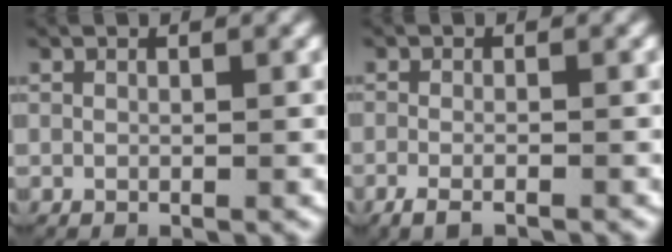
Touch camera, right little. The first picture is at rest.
{"total": 2.4, "force": [-1.9, 1.0, 1.1], "torque": [-0.033, -0.004, -0.033]}